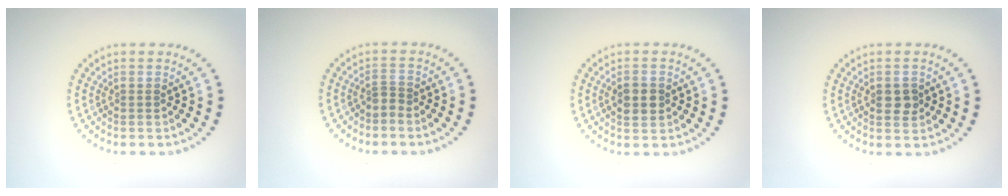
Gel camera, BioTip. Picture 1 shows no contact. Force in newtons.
{"total": 1.0, "press": 0.6, "slide": 0.8}
{"total": 2.9, "press": 2.9, "slide": 0.0}
{"total": 2.0, "press": 2.0, "slide": 0.1}